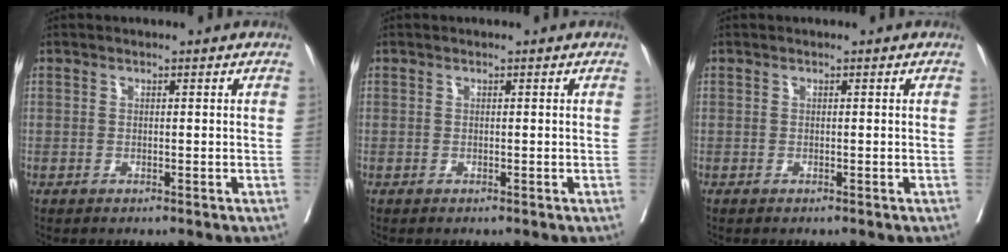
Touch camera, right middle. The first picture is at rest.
{"total": 0.0}
{"total": 0.0}